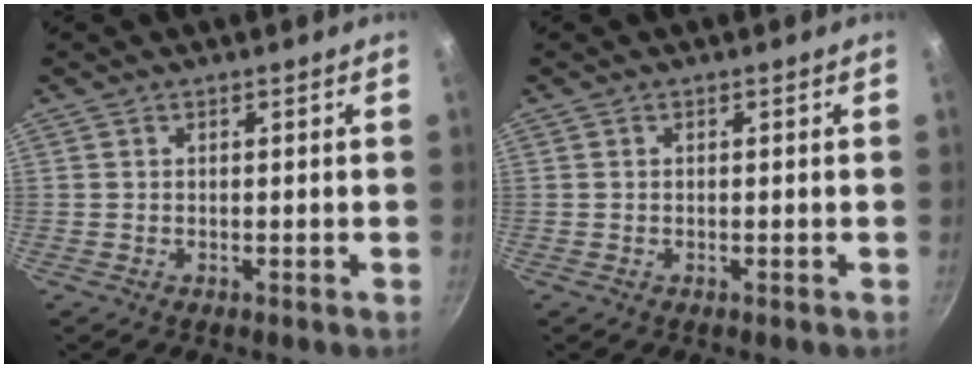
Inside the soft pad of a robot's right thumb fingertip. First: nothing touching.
{"total": 0.0}